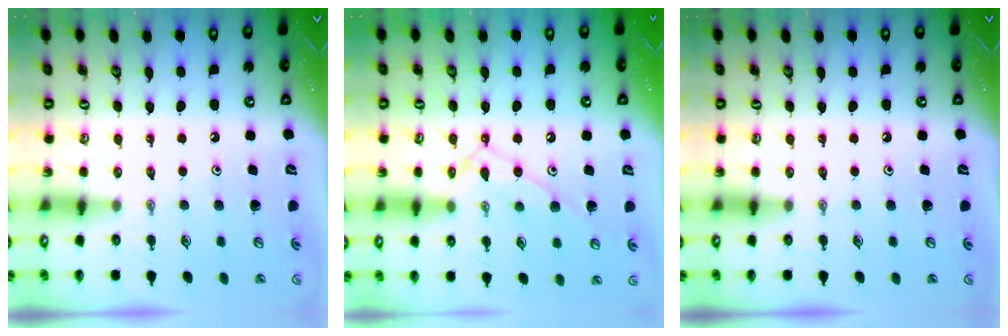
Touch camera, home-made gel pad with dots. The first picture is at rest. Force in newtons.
{"total": 12.9, "press": 12.9, "slide": 0.9}
{"total": 0.0}